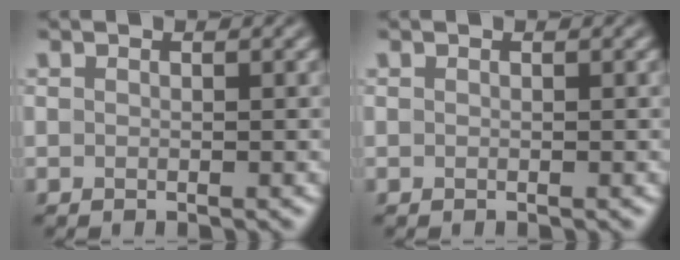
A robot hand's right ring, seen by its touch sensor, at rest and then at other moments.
{"total": 0.0}